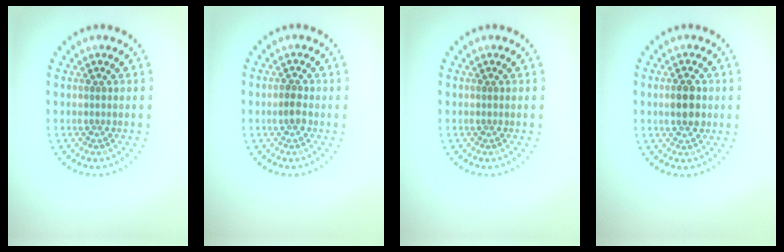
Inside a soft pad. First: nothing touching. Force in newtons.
{"total": 1.3, "press": 1.2, "slide": 0.3}
{"total": 0.0}
{"total": 2.9, "press": 2.9, "slide": 0.2}